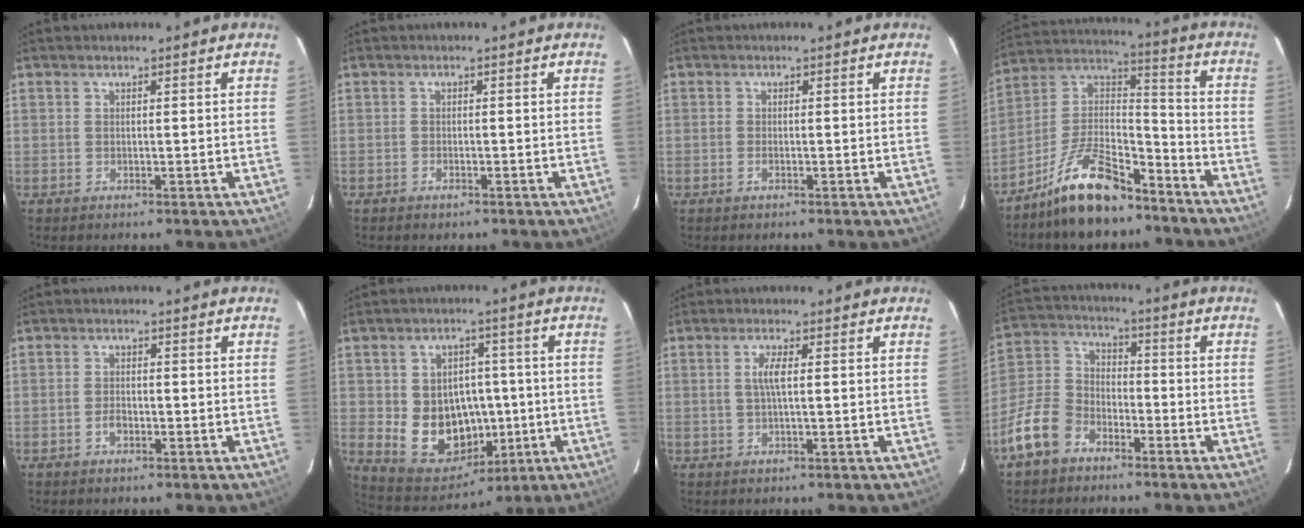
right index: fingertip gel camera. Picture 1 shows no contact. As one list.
[{"total": 1.1, "force": [-0.8, 0.7, 0.3], "torque": [-0.008, 0.001, -0.013]}, {"total": 0.8, "force": [-0.4, 0.4, 0.6], "torque": [-0.013, 0.000, -0.008]}, {"total": 15.9, "force": [-11.2, 6.1, 9.5], "torque": [-0.195, 0.029, -0.200]}, {"total": 2.1, "force": [-1.0, 1.3, 1.3], "torque": [-0.026, 0.003, -0.019]}, {"total": 13.5, "force": [-1.7, 11.6, 6.8], "torque": [-0.142, 0.010, 0.000]}, {"total": 2.6, "force": [0.2, 0.1, 2.6], "torque": [-0.054, 0.002, 0.004]}, {"total": 12.2, "force": [-7.5, 7.9, 5.4], "torque": [-0.130, 0.032, -0.146]}]